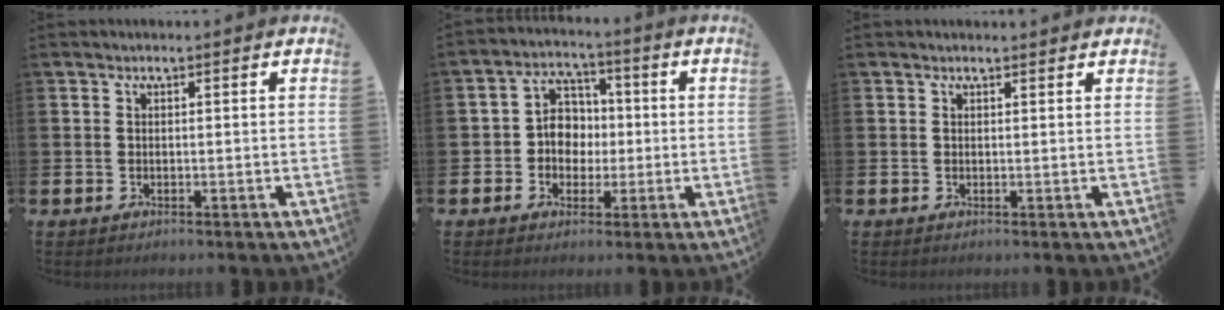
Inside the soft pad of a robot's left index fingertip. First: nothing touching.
{"total": 5.4, "force": [0.2, 4.9, 2.3], "torque": [-0.053, 0.011, -0.004]}
{"total": 0.8, "force": [0.8, 0.1, 0.2], "torque": [0.006, -0.003, 0.013]}